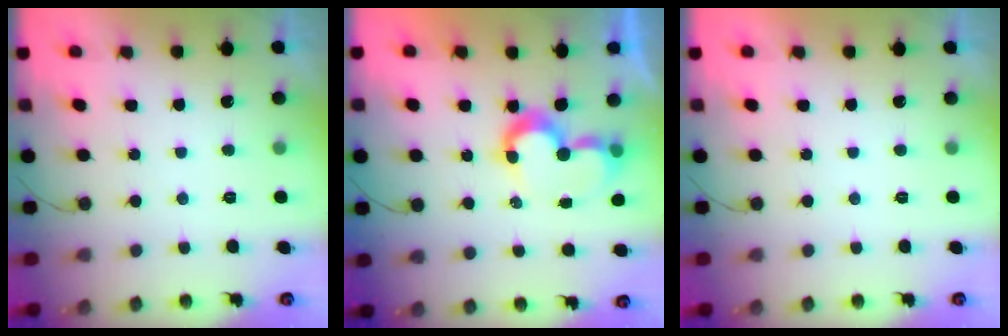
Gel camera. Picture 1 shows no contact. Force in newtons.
{"total": 7.6, "press": 7.6, "slide": 0.6}
{"total": 1.9, "press": 1.9, "slide": 0.1}